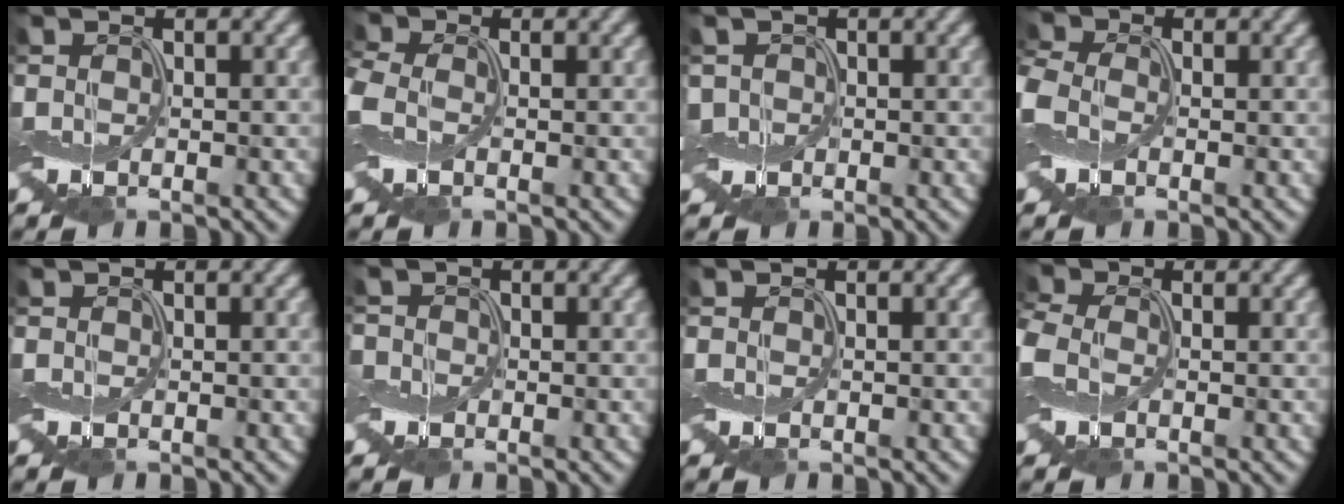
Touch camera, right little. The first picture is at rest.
{"total": 2.6, "force": [-0.8, 1.9, 1.6], "torque": [-0.052, 0.001, -0.017]}
{"total": 1.5, "force": [-0.2, 1.4, 0.4], "torque": [-0.021, 0.005, -0.005]}
{"total": 3.6, "force": [-0.9, 2.8, 2.1], "torque": [-0.069, 0.004, -0.023]}
{"total": 0.0}
{"total": 0.9, "force": [-0.5, 0.6, -0.5], "torque": [0.007, 0.003, -0.012]}
{"total": 0.0}
{"total": 3.1, "force": [-0.9, 2.4, 1.9], "torque": [-0.061, 0.001, -0.018]}